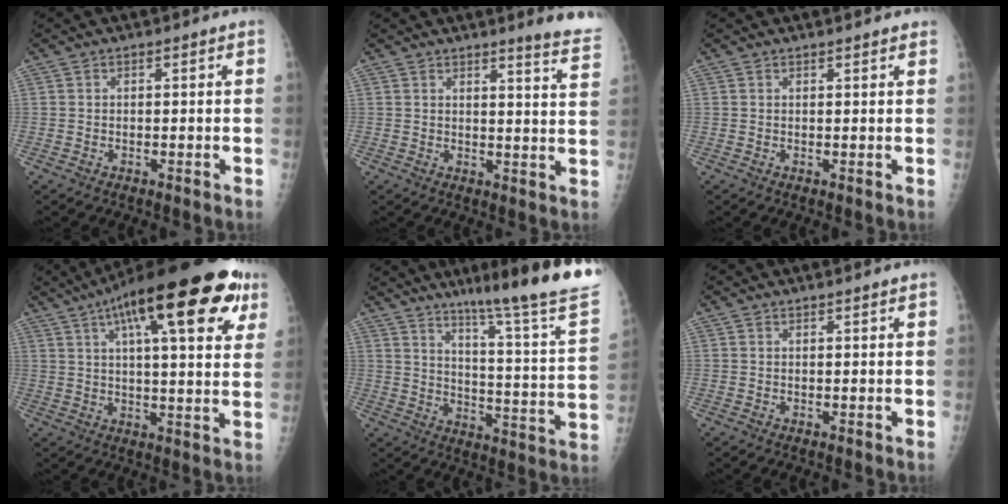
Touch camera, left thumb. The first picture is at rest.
{"total": 7.7, "force": [6.7, 0.0, 3.9], "torque": [-0.036, -0.052, 0.063]}
{"total": 1.9, "force": [1.7, 0.4, 0.8], "torque": [-0.001, 0.002, 0.020]}
{"total": 25.0, "force": [12.2, 7.4, 20.5], "torque": [-0.288, 0.004, 0.171]}
{"total": 24.3, "force": [18.5, 0.6, 15.8], "torque": [-0.213, -0.115, 0.257]}
{"total": 1.4, "force": [1.3, -0.1, 0.6], "torque": [-0.003, 0.001, 0.019]}